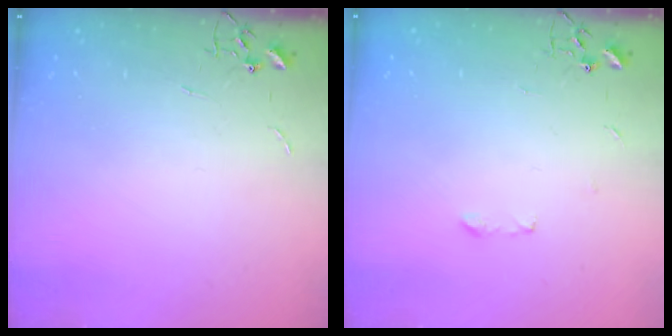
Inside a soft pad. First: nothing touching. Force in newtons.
{"total": 3.1, "press": 3.0, "slide": 0.6}